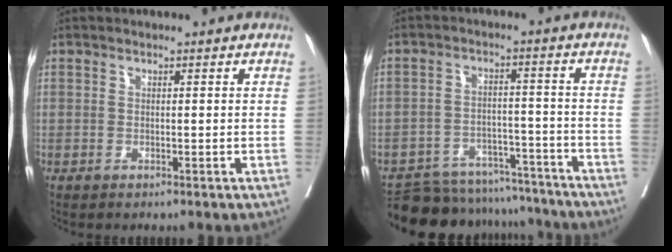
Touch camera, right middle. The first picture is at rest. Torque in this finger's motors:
{"motor_torque": [-0.34, -0.76, -0.05, 0.00]}